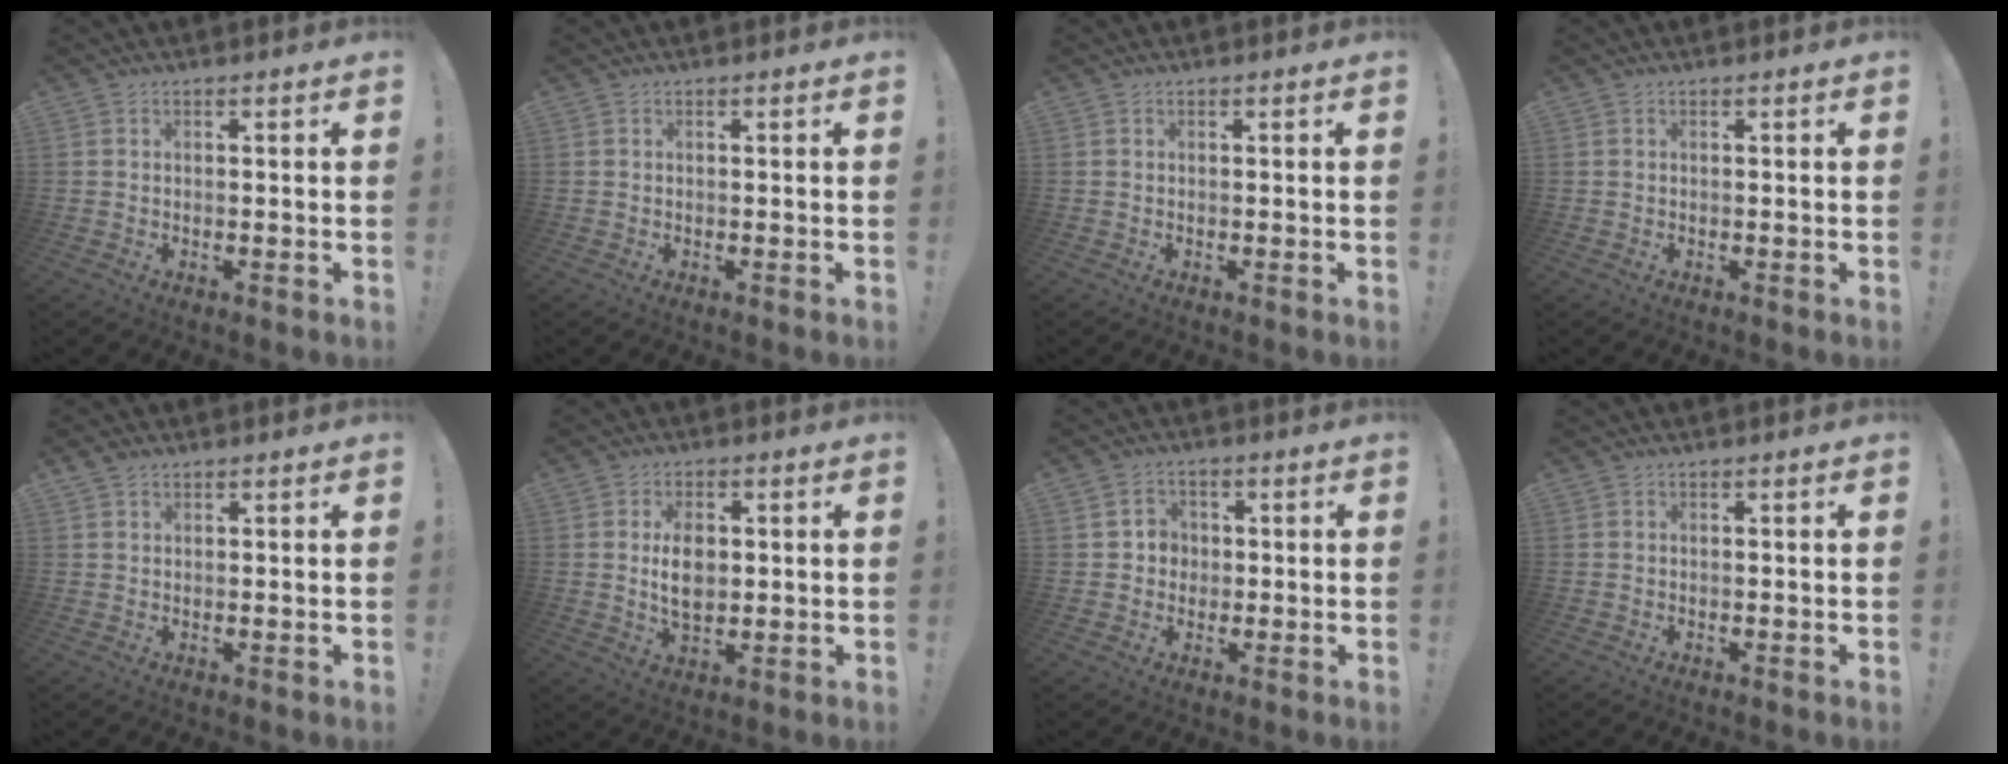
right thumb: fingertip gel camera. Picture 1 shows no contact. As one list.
[{"total": 0.0}, {"total": 0.0}, {"total": 0.0}, {"total": 1.8, "force": [1.5, 0.9, 0.6], "torque": [-0.004, -0.005, 0.026]}, {"total": 8.1, "force": [1.0, 5.1, 6.3], "torque": [-0.102, -0.002, 0.013]}, {"total": 4.9, "force": [0.5, 4.8, 1.2], "torque": [-0.012, 0.001, 0.009]}, {"total": 0.0}]